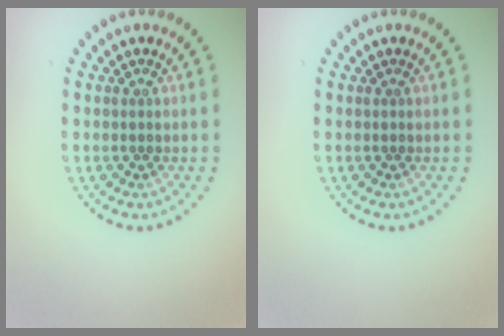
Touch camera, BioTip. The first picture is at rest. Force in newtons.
{"total": 0.0}